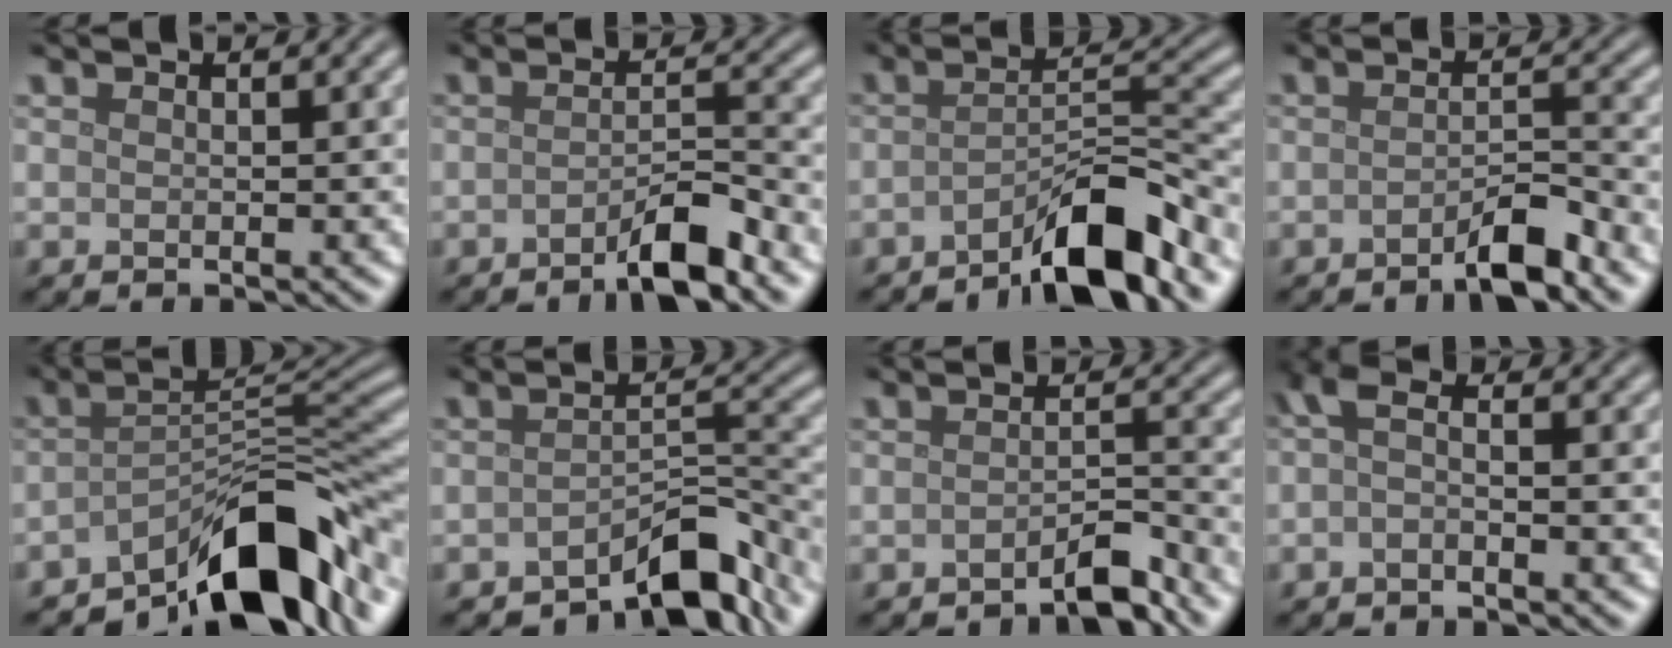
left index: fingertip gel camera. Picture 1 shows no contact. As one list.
[{"total": 3.8, "force": [-2.6, 0.6, 2.7], "torque": [-0.043, 0.007, -0.052]}, {"total": 6.9, "force": [-4.7, 1.3, 4.8], "torque": [-0.073, 0.012, -0.082]}, {"total": 3.3, "force": [-2.3, 0.6, 2.3], "torque": [-0.034, 0.007, -0.045]}, {"total": 10.6, "force": [-6.5, 3.5, 7.7], "torque": [-0.097, 0.003, -0.111]}, {"total": 6.6, "force": [-4.8, 2.2, 4.0], "torque": [-0.041, 0.003, -0.075]}, {"total": 3.0, "force": [-2.6, 0.5, 1.4], "torque": [-0.018, 0.008, -0.046]}, {"total": 2.0, "force": [-0.5, 0.8, 1.7], "torque": [-0.039, 0.002, -0.017]}]